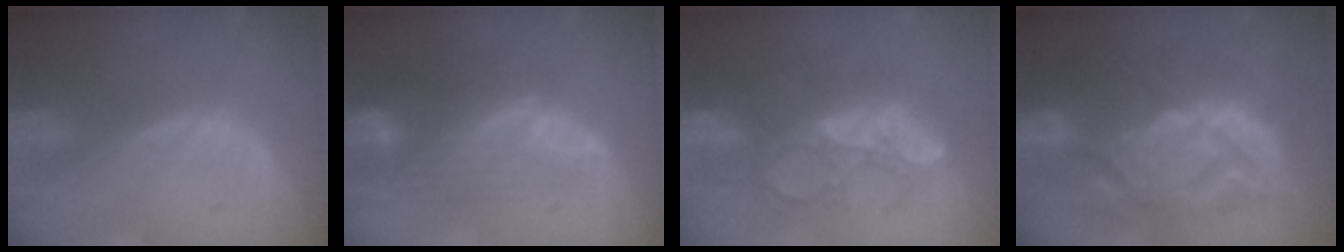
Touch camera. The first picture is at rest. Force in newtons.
{"total": 9.5, "press": 8.1, "slide": 4.9}
{"total": 9.1, "press": 9.0, "slide": 1.8}
{"total": 13.7, "press": 13.7, "slide": 1.3}